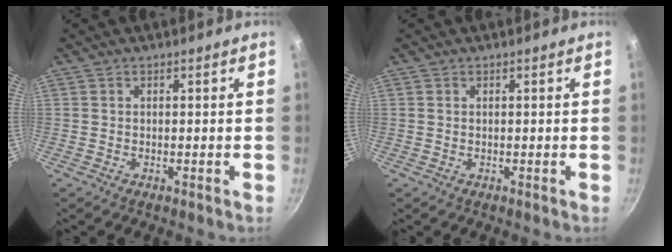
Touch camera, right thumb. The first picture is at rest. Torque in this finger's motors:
{"motor_torque": [-0.09, 0.30, 0.07, -0.12, 0.03]}